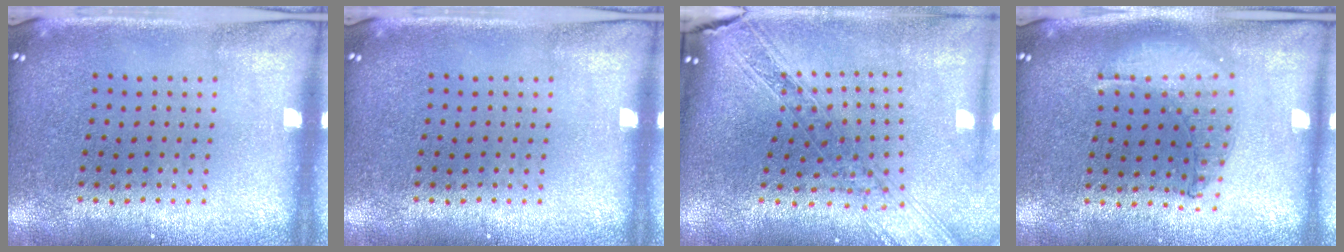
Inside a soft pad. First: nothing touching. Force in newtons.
{"total": 0.0}
{"total": 2.2, "press": 1.9, "slide": 1.1}
{"total": 1.0, "press": 0.9, "slide": 0.3}